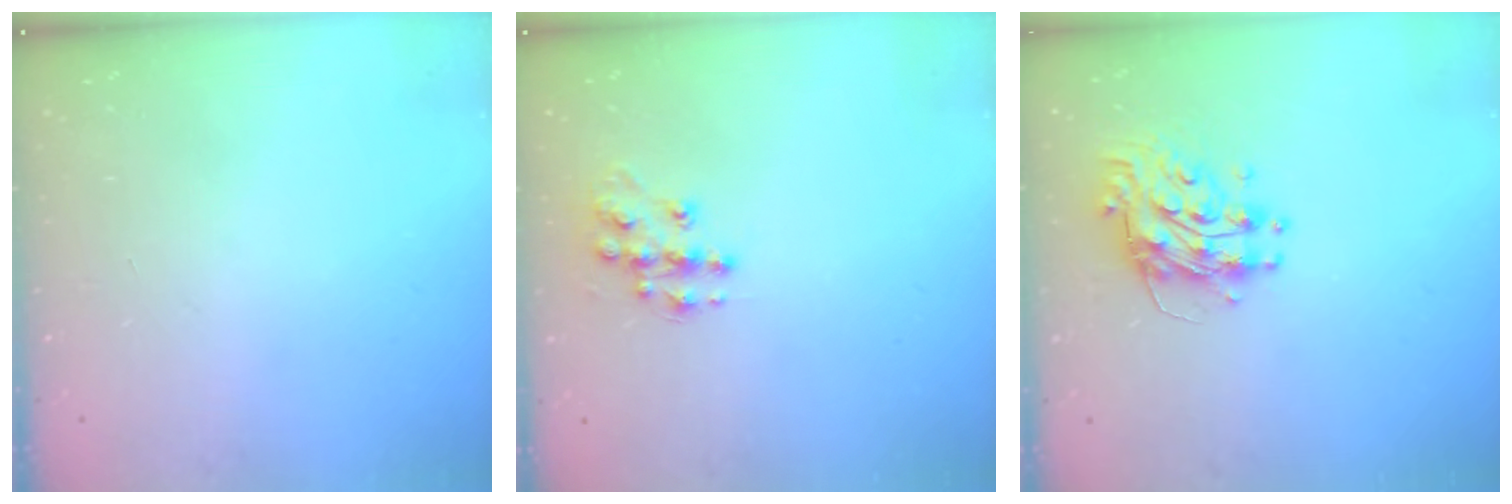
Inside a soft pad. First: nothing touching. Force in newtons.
{"total": 11.4, "press": 11.4, "slide": 0.8}
{"total": 9.8, "press": 9.8, "slide": 1.1}